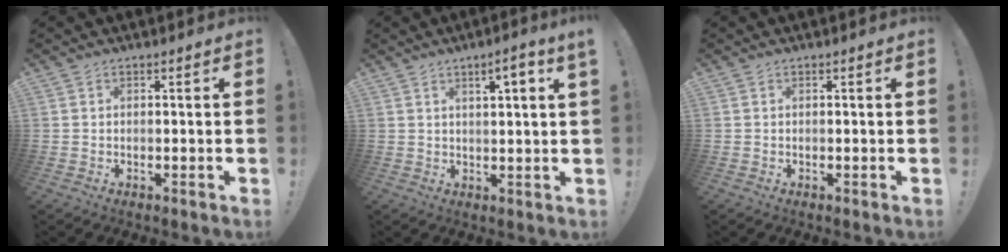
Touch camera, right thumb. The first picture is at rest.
{"total": 4.6, "force": [2.3, -0.1, 4.0], "torque": [-0.048, -0.015, 0.029]}
{"total": 0.0}